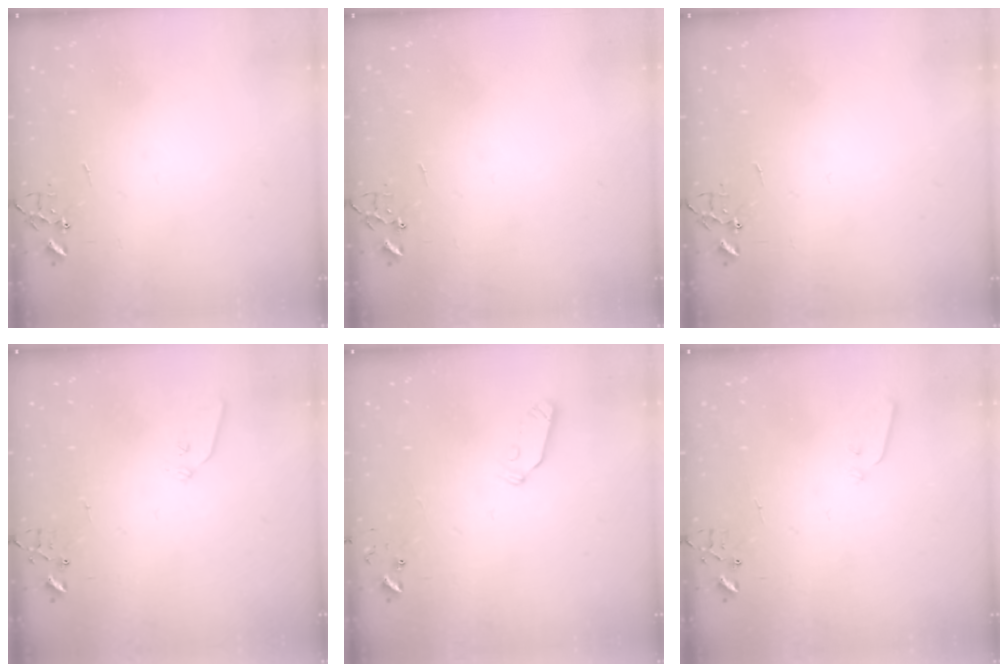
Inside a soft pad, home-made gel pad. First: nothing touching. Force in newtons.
{"total": 0.0}
{"total": 0.0}
{"total": 4.4, "press": 4.4, "slide": 0.7}
{"total": 5.3, "press": 5.3, "slide": 0.1}
{"total": 3.0, "press": 2.9, "slide": 0.7}